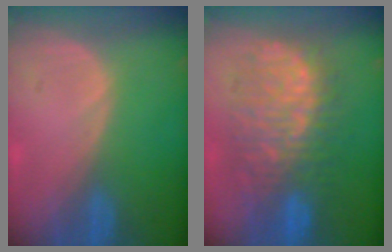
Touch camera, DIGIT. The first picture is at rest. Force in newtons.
{"total": 11.6, "press": 11.5, "slide": 1.3}